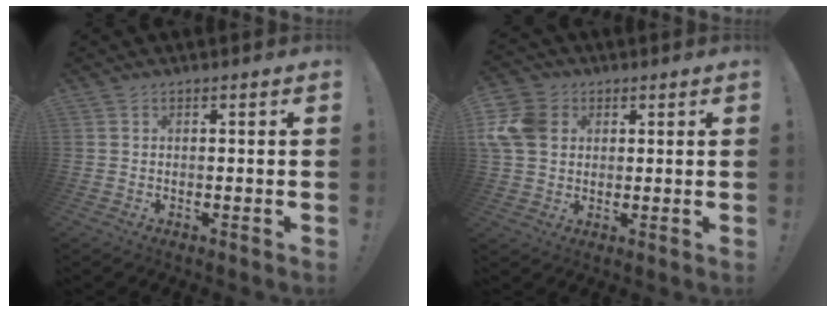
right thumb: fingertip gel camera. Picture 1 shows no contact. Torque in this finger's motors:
{"motor_torque": [0.26, 0.28, 0.21, 0.01, 0.09]}